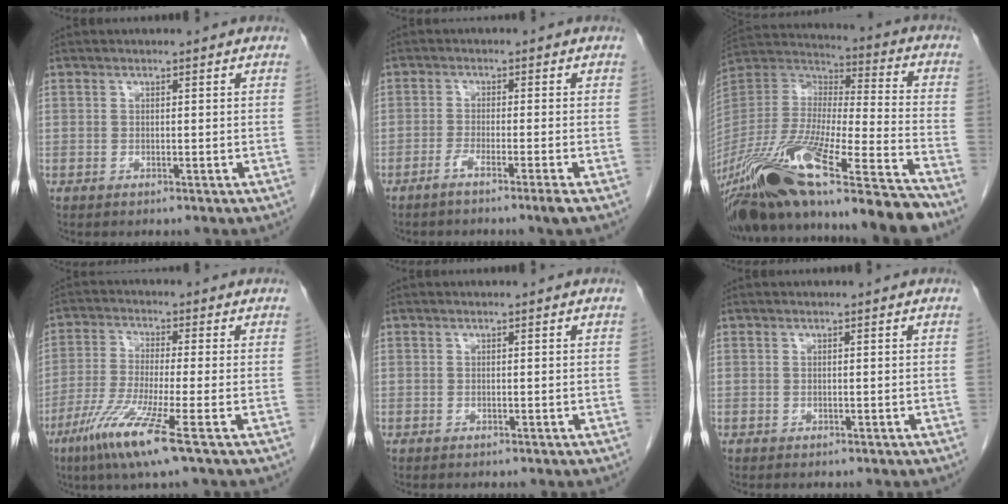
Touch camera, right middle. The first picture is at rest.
{"total": 3.8, "force": [-2.6, -1.0, 2.6], "torque": [-0.051, -0.002, -0.051]}
{"total": 27.8, "force": [-20.9, 1.2, 18.3], "torque": [-0.333, -0.041, -0.373]}
{"total": 9.1, "force": [-4.8, -0.9, 7.7], "torque": [-0.159, -0.033, -0.096]}
{"total": 0.0}
{"total": 0.0}